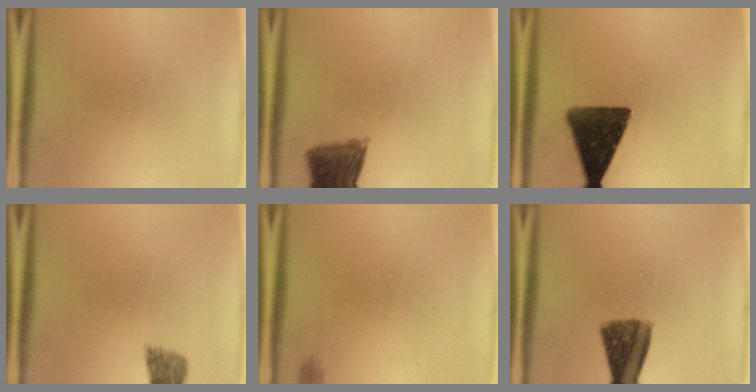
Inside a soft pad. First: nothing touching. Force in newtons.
{"total": 7.7}
{"total": 13.8}
{"total": 1.9}
{"total": 0.6}
{"total": 8.2}